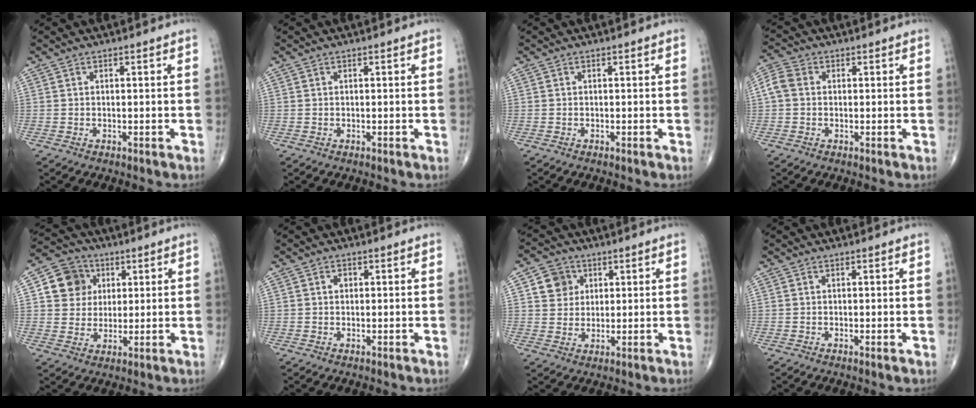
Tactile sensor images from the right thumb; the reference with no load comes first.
{"total": 0.0}
{"total": 0.0}
{"total": 4.2, "force": [0.2, 3.4, 2.6], "torque": [-0.058, 0.015, -0.003]}
{"total": 9.2, "force": [2.6, 8.2, 3.0], "torque": [-0.021, -0.003, 0.040]}
{"total": 1.0, "force": [0.2, 0.9, 0.5], "torque": [-0.001, 0.003, 0.001]}
{"total": 5.9, "force": [2.0, 5.3, 1.7], "torque": [0.000, -0.004, 0.034]}
{"total": 0.6, "force": [-0.1, 0.0, 0.6], "torque": [-0.012, -0.002, -0.002]}